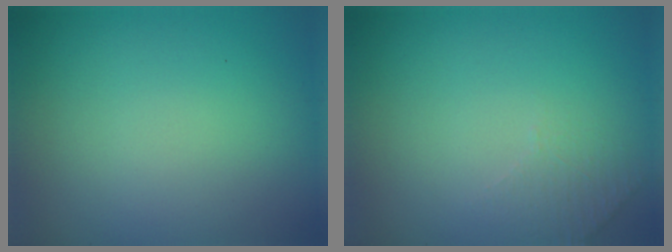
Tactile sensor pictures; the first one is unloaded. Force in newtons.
{"total": 1.6, "press": 1.5, "slide": 0.4}